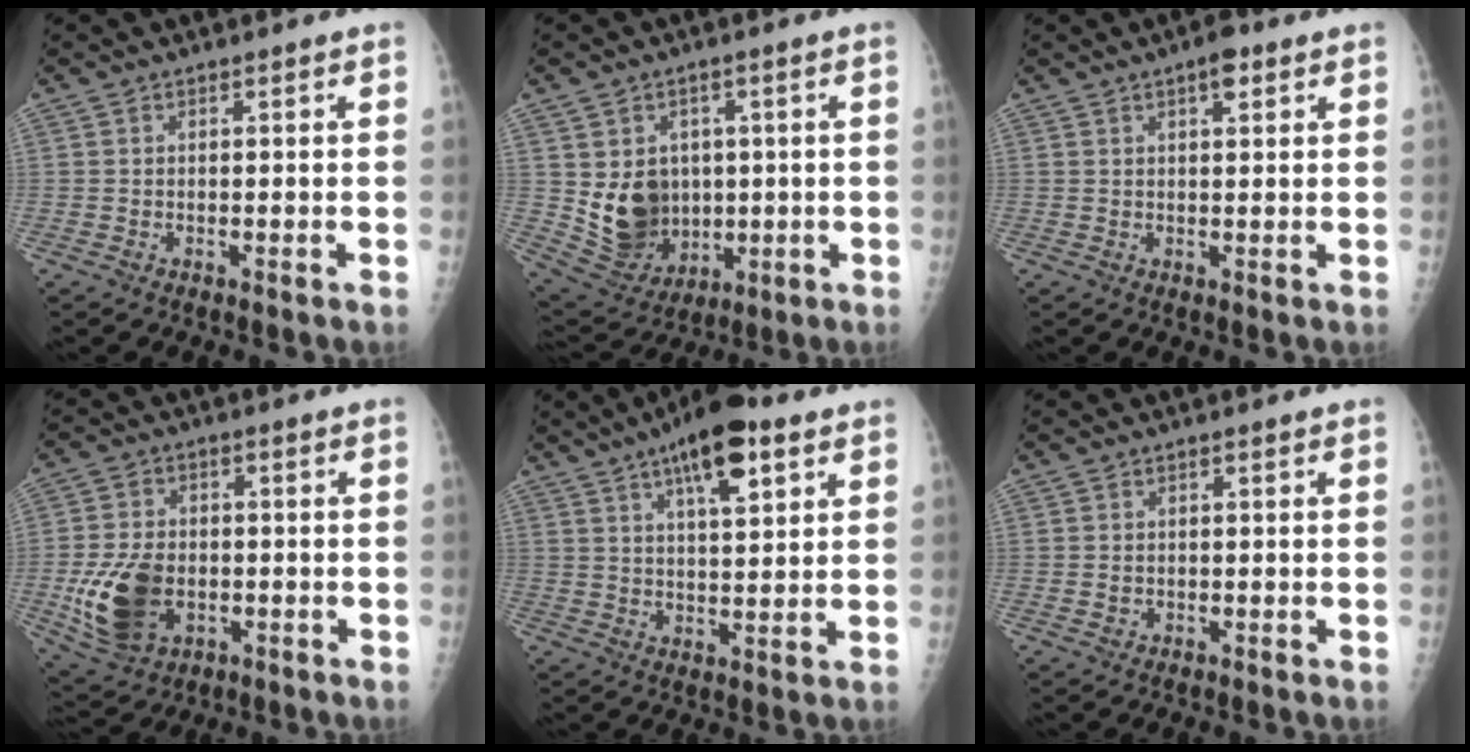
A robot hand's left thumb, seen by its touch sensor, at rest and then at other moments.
{"total": 12.3, "force": [0.6, 10.1, 7.0], "torque": [-0.080, -0.015, 0.039]}
{"total": 3.5, "force": [2.0, 1.3, 2.6], "torque": [-0.031, -0.005, 0.025]}
{"total": 12.8, "force": [-2.7, 8.7, 9.0], "torque": [-0.161, 0.002, -0.037]}
{"total": 12.6, "force": [6.8, 4.1, 9.8], "torque": [-0.137, -0.016, 0.106]}
{"total": 1.3, "force": [-0.2, 1.1, 0.7], "torque": [-0.010, 0.003, -0.001]}